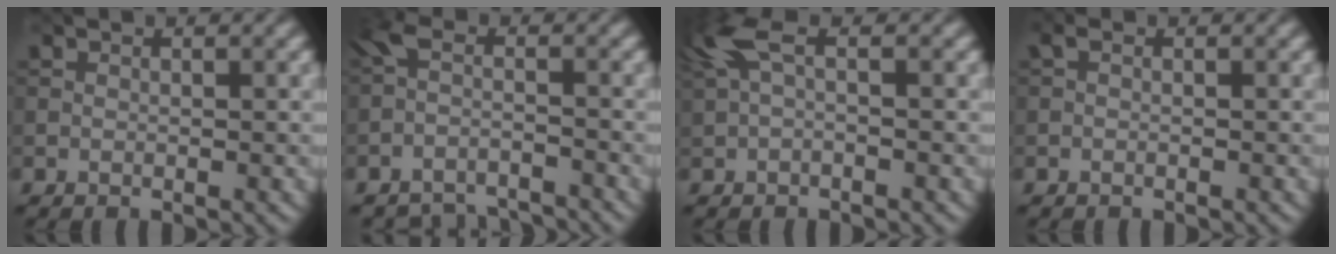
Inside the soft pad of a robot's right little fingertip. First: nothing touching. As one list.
[{"total": 5.5, "force": [-5.1, 1.2, 1.7], "torque": [-0.031, -0.015, -0.088]}, {"total": 2.6, "force": [0.3, 0.5, 2.5], "torque": [-0.059, 0.007, 0.001]}, {"total": 0.9, "force": [-0.9, -0.2, 0.1], "torque": [-0.006, 0.000, -0.015]}]